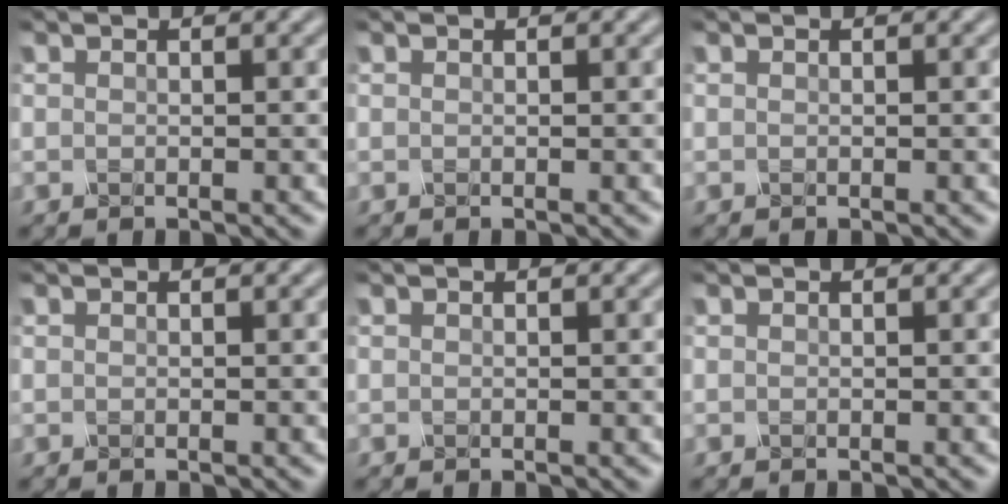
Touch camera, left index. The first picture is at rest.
{"total": 0.0}
{"total": 0.0}
{"total": 0.0}
{"total": 0.0}
{"total": 0.0}